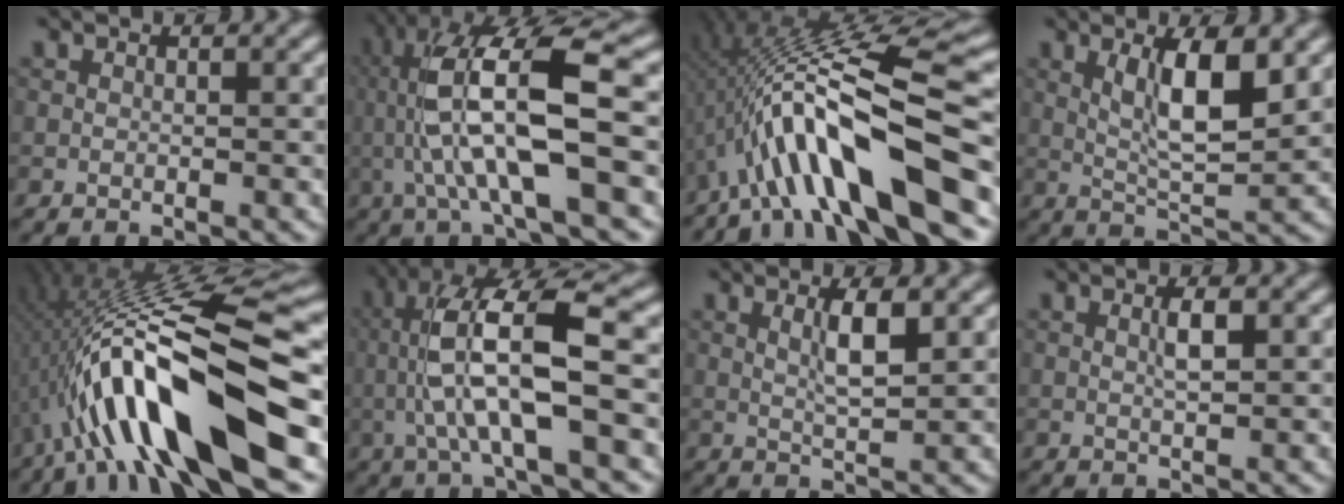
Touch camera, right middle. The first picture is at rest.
{"total": 11.0, "force": [0.2, 2.8, 10.6], "torque": [-0.205, 0.015, 0.011]}
{"total": 11.6, "force": [-4.3, 2.3, 10.5], "torque": [-0.173, 0.032, -0.065]}
{"total": 5.2, "force": [1.5, 1.2, 4.8], "torque": [-0.089, 0.001, 0.036]}
{"total": 12.7, "force": [-3.5, 2.9, 11.9], "torque": [-0.195, 0.029, -0.050]}
{"total": 9.8, "force": [-0.3, 2.6, 9.4], "torque": [-0.190, 0.016, 0.002]}
{"total": 2.5, "force": [0.9, 0.3, 2.3], "torque": [-0.043, 0.003, 0.024]}
{"total": 1.1, "force": [0.4, 0.0, 1.0], "torque": [-0.023, 0.007, 0.013]}